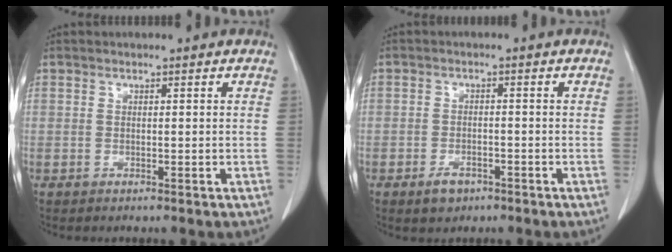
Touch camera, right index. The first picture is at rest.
{"total": 3.1, "force": [-1.9, 1.8, 1.6], "torque": [-0.027, 0.002, -0.023]}